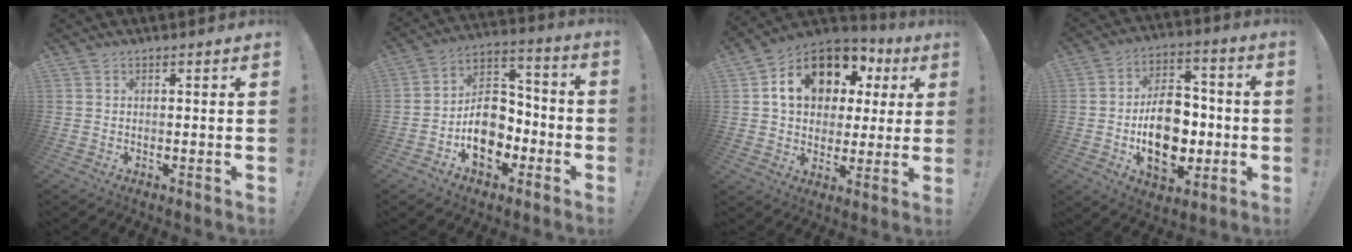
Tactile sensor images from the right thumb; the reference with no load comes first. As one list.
[{"total": 14.7, "force": [-5.1, 10.9, 8.5], "torque": [-0.116, 0.034, -0.080]}, {"total": 16.6, "force": [6.2, 11.9, 9.8], "torque": [-0.151, -0.011, 0.119]}, {"total": 17.7, "force": [-3.1, 11.8, 12.8], "torque": [-0.202, 0.014, -0.044]}]